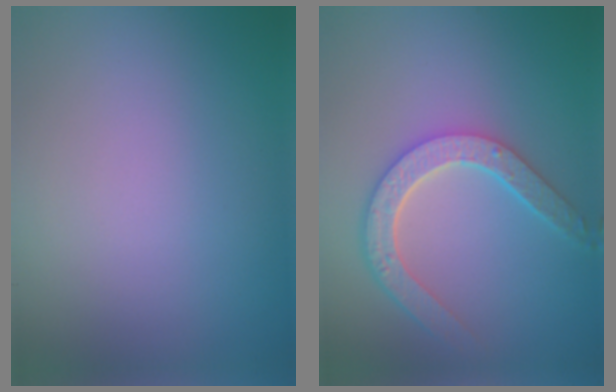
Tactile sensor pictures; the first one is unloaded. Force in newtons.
{"total": 5.0, "press": 4.1, "slide": 3.0}